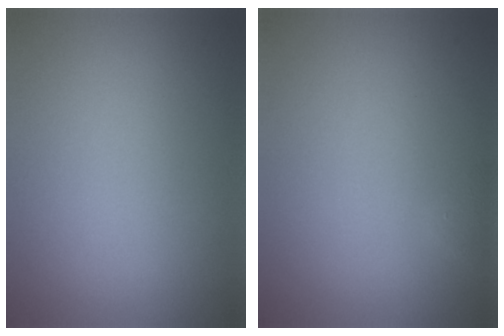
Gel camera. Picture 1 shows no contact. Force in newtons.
{"total": 0.6, "press": 0.6, "slide": 0.1}